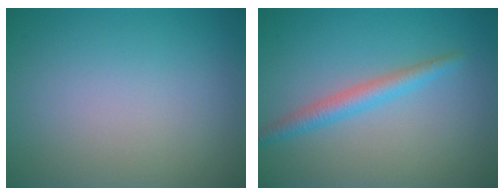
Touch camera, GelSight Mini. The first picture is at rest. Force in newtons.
{"total": 2.4, "press": 2.4, "slide": 0.1}